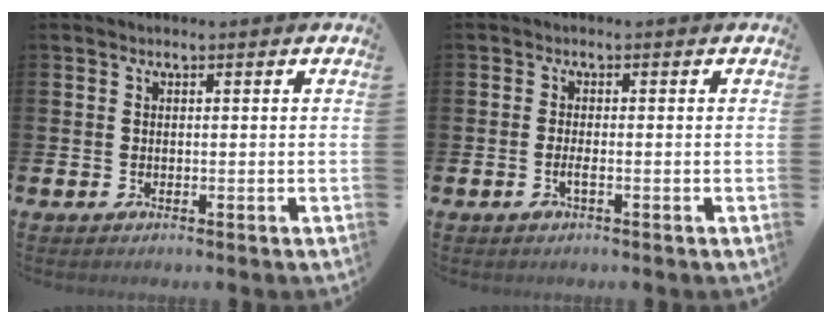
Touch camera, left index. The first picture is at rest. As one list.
[{"total": 1.0, "force": [-0.4, 0.2, 1.0], "torque": [-0.020, -0.001, -0.007]}]